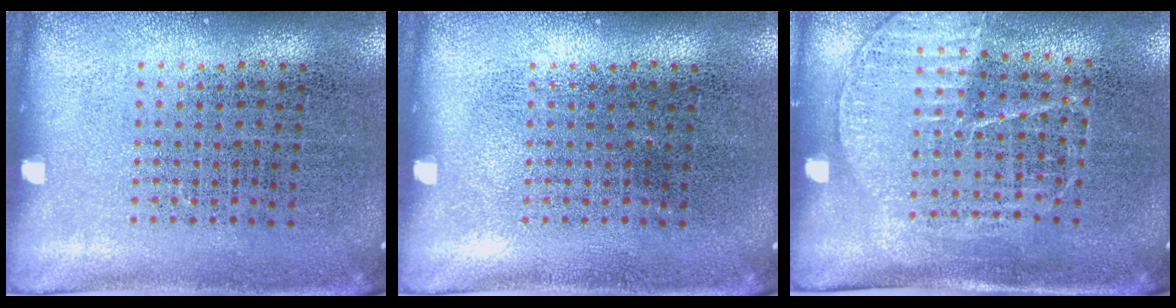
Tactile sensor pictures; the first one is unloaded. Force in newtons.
{"total": 0.0}
{"total": 1.3, "press": 1.3, "slide": 0.2}